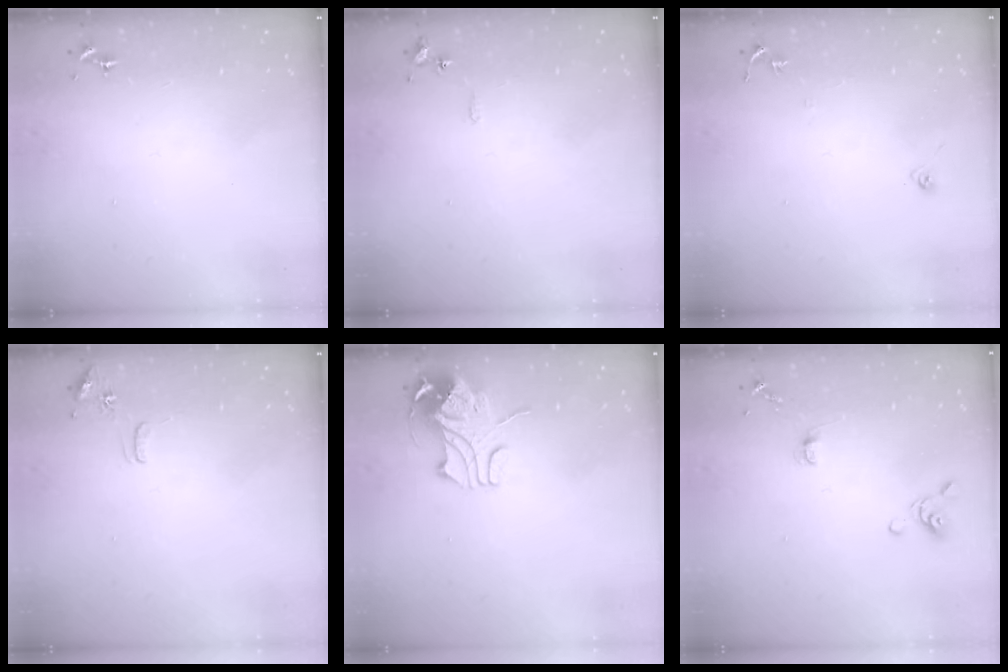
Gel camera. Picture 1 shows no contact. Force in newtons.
{"total": 4.5, "press": 4.4, "slide": 0.6}
{"total": 6.2, "press": 6.1, "slide": 0.5}
{"total": 8.1, "press": 8.1, "slide": 0.7}
{"total": 10.3, "press": 10.2, "slide": 0.9}
{"total": 4.1, "press": 3.9, "slide": 1.4}